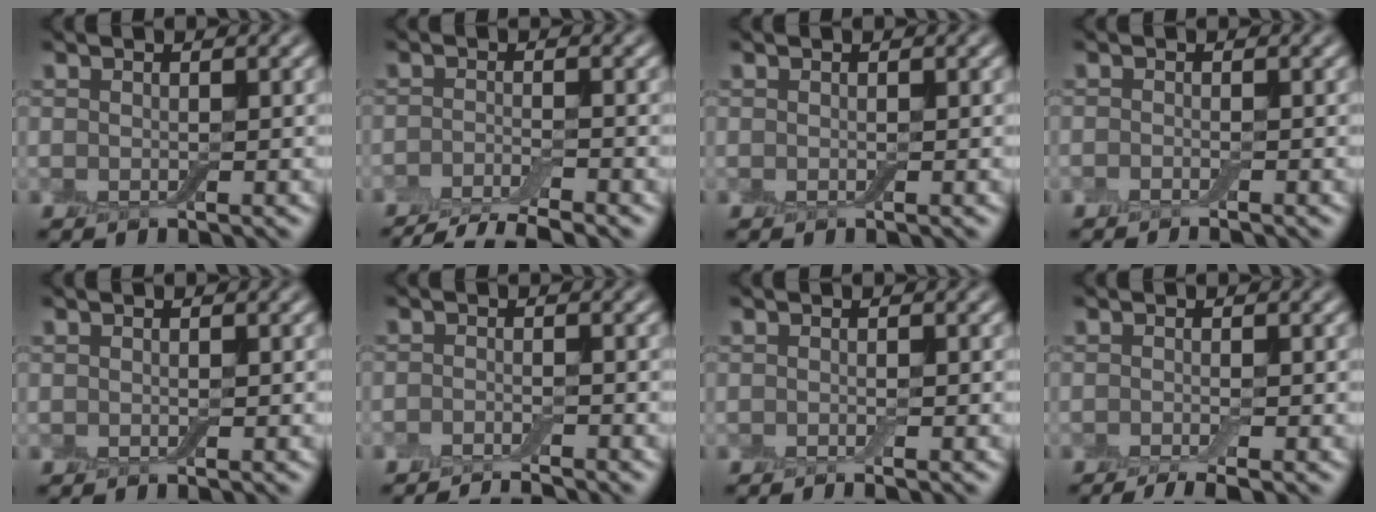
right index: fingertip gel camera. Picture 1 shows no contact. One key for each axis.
{"total": 4.9, "fx": -4.1, "fy": 0.9, "fz": 2.4, "tx": -0.037, "ty": -0.005, "tz": -0.078}
{"total": 0.0}
{"total": 1.0, "fx": -0.9, "fy": 0.0, "fz": 0.4, "tx": -0.008, "ty": -0.002, "tz": -0.019}
{"total": 0.0}
{"total": 2.8, "fx": -2.6, "fy": 0.3, "fz": 1.1, "tx": -0.011, "ty": 0.002, "tz": -0.042}
{"total": 0.7, "fx": -0.5, "fy": -0.1, "fz": 0.5, "tx": -0.006, "ty": -0.002, "tz": -0.008}
{"total": 3.0, "fx": -2.2, "fy": 0.5, "fz": 1.9, "tx": -0.029, "ty": -0.001, "tz": -0.040}